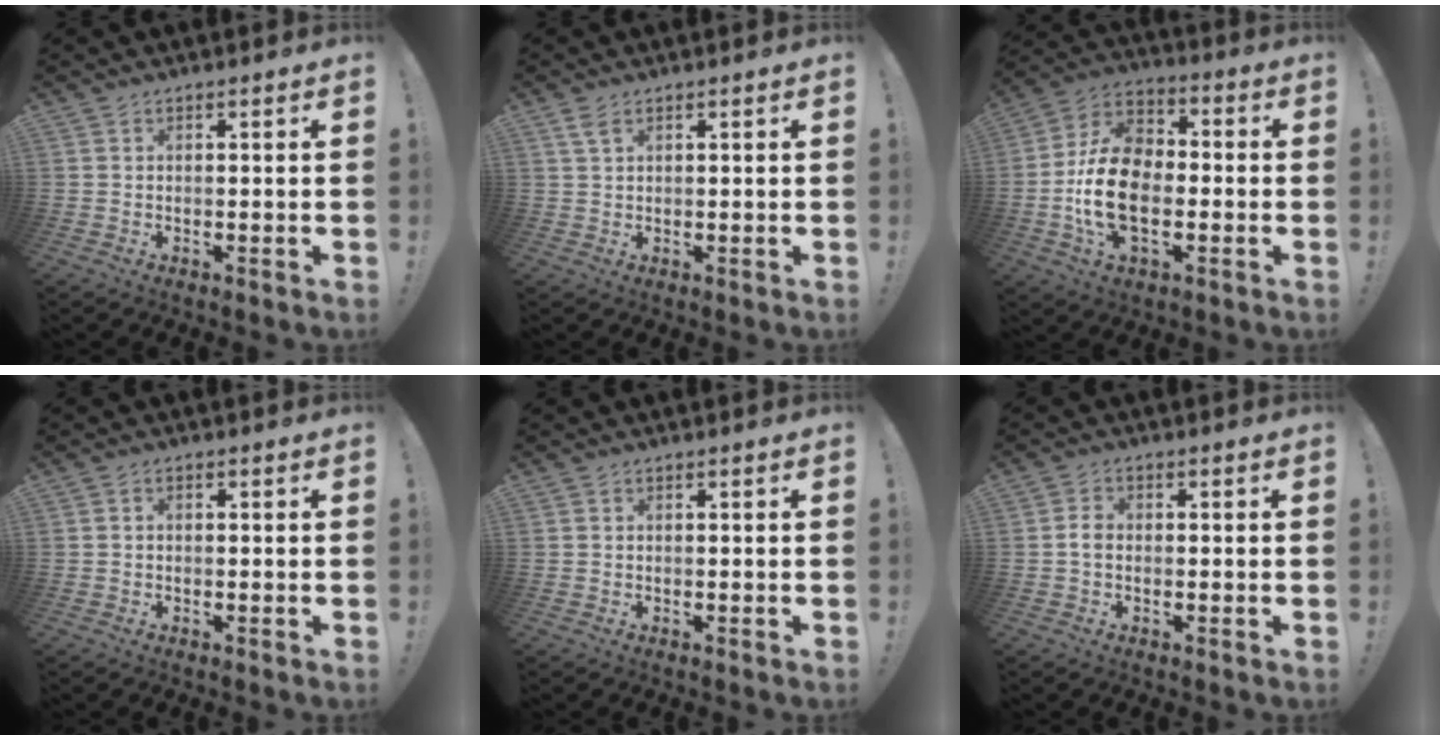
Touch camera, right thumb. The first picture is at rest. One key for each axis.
{"total": 3.1, "fx": 1.7, "fy": 1.3, "fz": 2.2, "tx": -0.041, "ty": -0.001, "tz": 0.032}
{"total": 17.9, "fx": -3.8, "fy": 11.6, "fz": 13.1, "tx": -0.248, "ty": 0.021, "tz": -0.064}
{"total": 0.9, "fx": -0.5, "fy": 0.6, "fz": 0.5, "tx": -0.013, "ty": 0.005, "tz": -0.009}
{"total": 0.0}
{"total": 2.7, "fx": -0.6, "fy": 1.7, "fz": 1.9, "tx": -0.037, "ty": 0.010, "tz": -0.011}